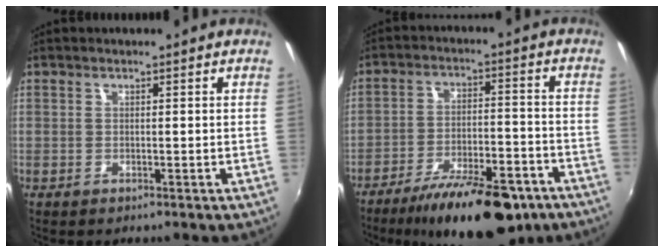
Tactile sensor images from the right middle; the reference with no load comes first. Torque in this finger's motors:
{"motor_torque": [1.07, -1.07, 0.42, 0.07]}